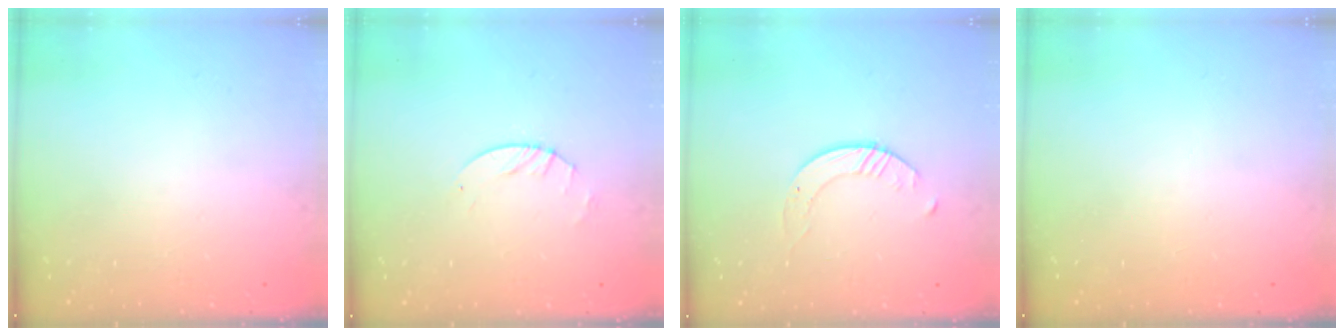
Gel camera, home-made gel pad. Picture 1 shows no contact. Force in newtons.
{"total": 2.6, "press": 2.5, "slide": 0.4}
{"total": 1.7, "press": 1.7, "slide": 0.2}
{"total": 0.0}